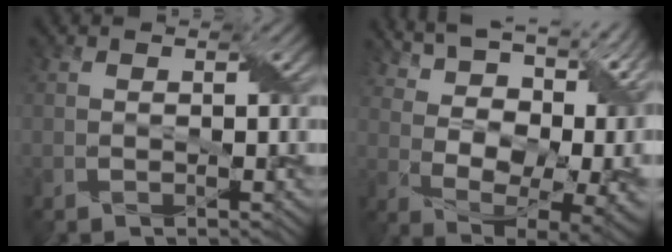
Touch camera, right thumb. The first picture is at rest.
{"total": 19.3, "force": [10.0, 9.3, 13.6], "torque": [-0.212, 0.038, 0.180]}